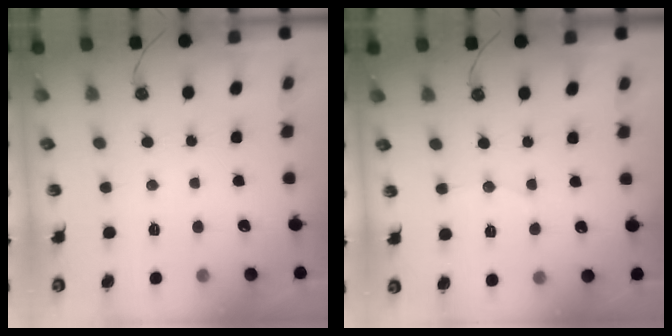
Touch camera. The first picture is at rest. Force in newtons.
{"total": 5.5, "press": 5.5, "slide": 0.5}